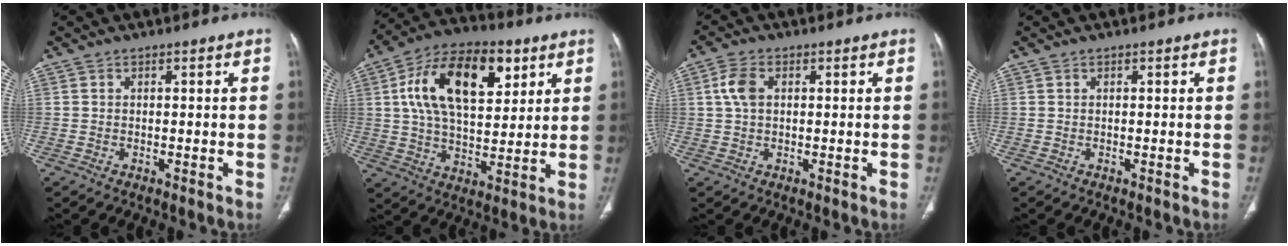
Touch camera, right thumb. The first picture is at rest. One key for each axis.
{"total": 20.1, "fx": 6.8, "fy": 10.9, "fz": 15.4, "tx": -0.237, "ty": -0.006, "tz": 0.111}
{"total": 4.5, "fx": 1.0, "fy": 2.9, "fz": 3.4, "tx": -0.077, "ty": 0.008, "tz": 0.018}
{"total": 0.0}